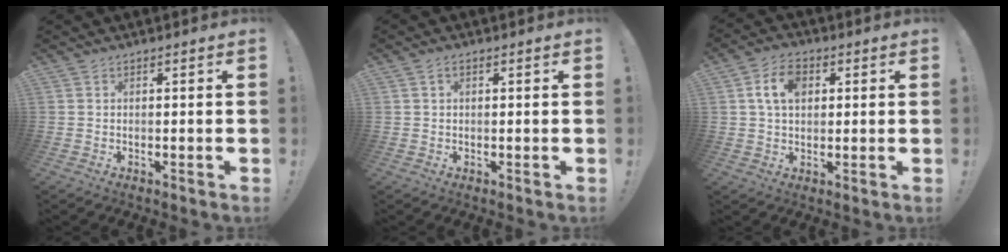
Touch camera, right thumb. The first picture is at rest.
{"total": 1.3, "force": [0.4, 0.8, 0.9], "torque": [-0.010, 0.000, 0.006]}
{"total": 8.9, "force": [2.3, 6.1, 6.0], "torque": [-0.107, 0.012, 0.043]}